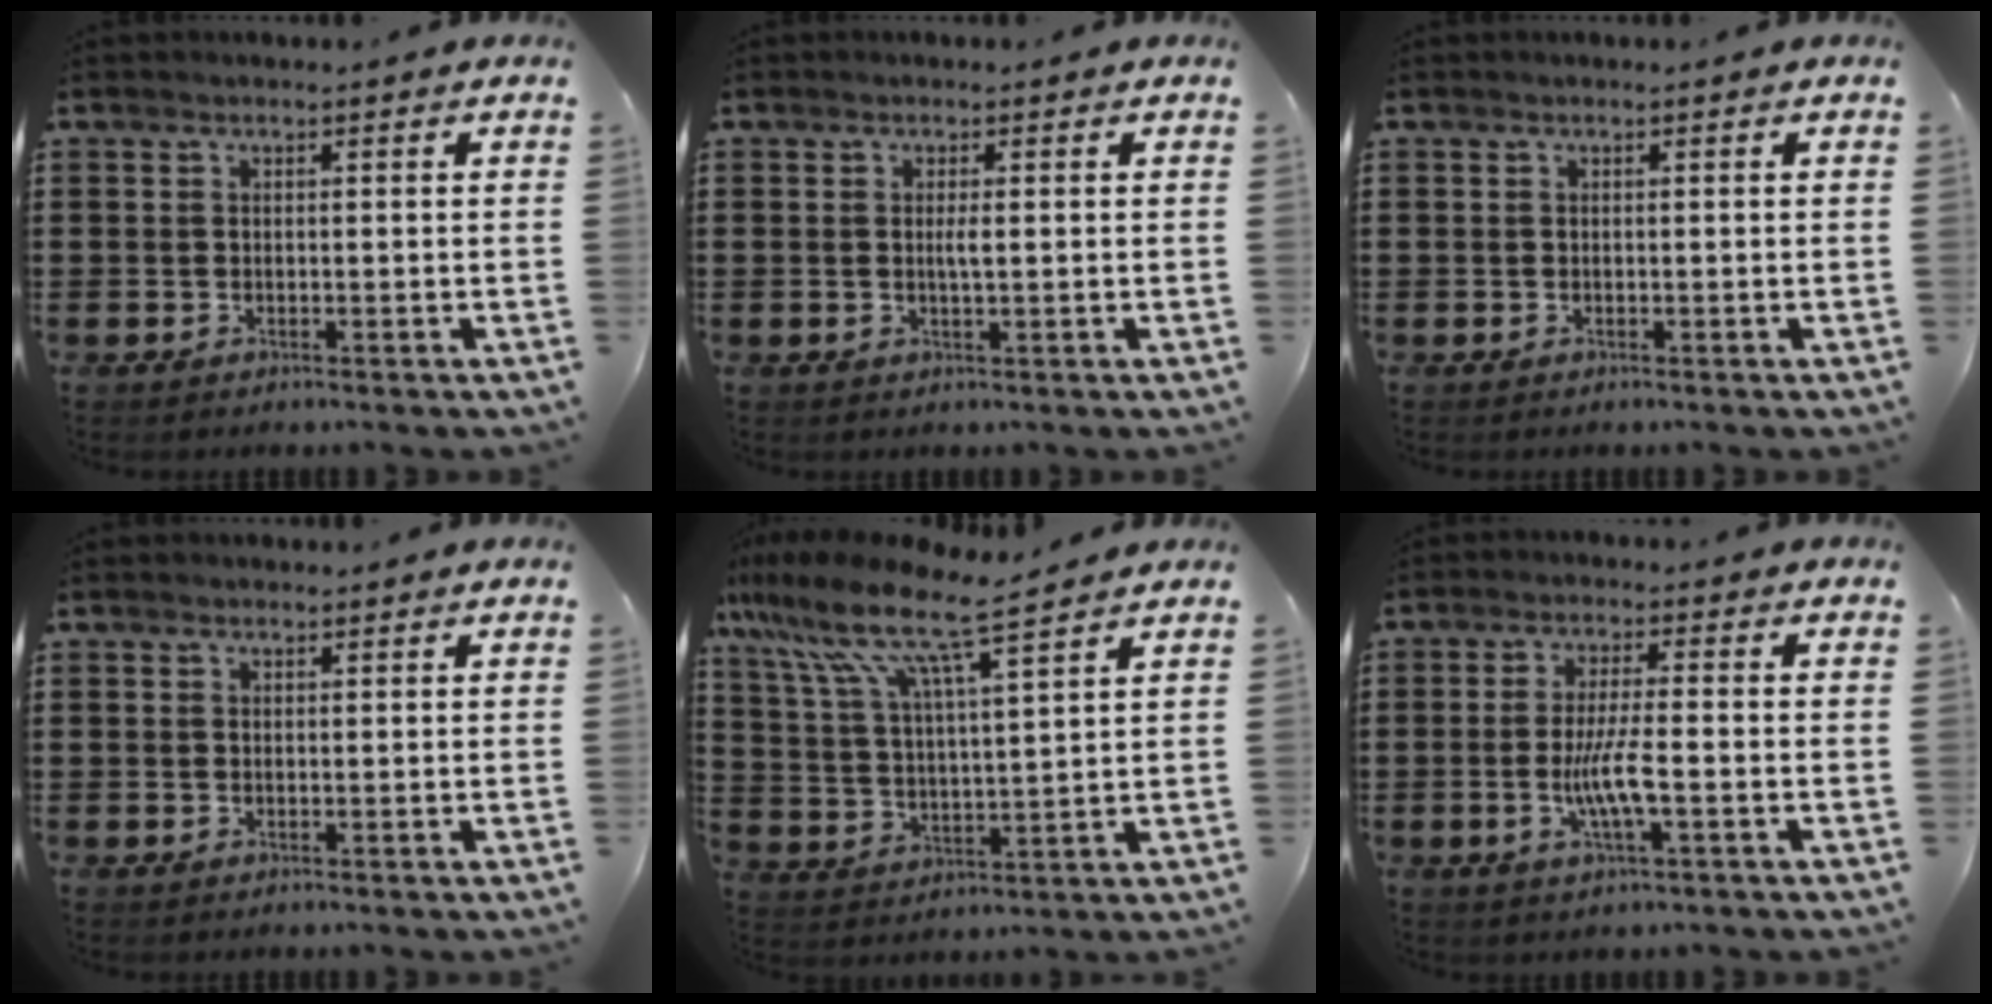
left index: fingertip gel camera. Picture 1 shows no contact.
{"total": 1.7, "force": [0.2, 0.2, 1.7], "torque": [-0.033, -0.002, 0.003]}
{"total": 0.0}
{"total": 0.5, "force": [0.4, 0.3, 0.0], "torque": [-0.002, 0.002, 0.009]}
{"total": 9.9, "force": [8.0, 0.8, 5.8], "torque": [-0.146, -0.045, 0.133]}
{"total": 5.9, "force": [-1.3, 0.8, 5.7], "torque": [-0.110, -0.004, -0.028]}